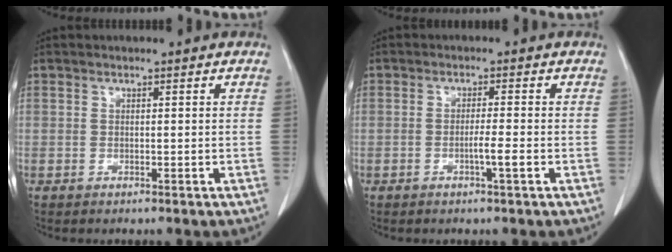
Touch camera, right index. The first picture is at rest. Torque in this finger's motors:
{"motor_torque": [0.58, -0.20, 0.28, 0.07]}